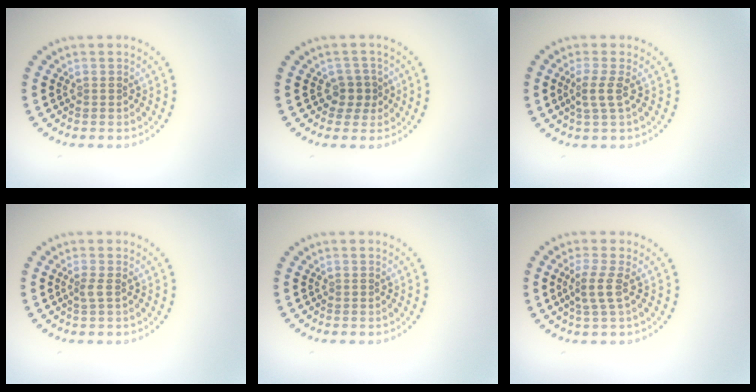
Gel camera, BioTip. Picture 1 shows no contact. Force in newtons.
{"total": 1.8, "press": 1.5, "slide": 1.1}
{"total": 1.9, "press": 1.4, "slide": 1.3}
{"total": 0.9, "press": 0.6, "slide": 0.7}
{"total": 0.0}
{"total": 2.2, "press": 1.7, "slide": 1.3}